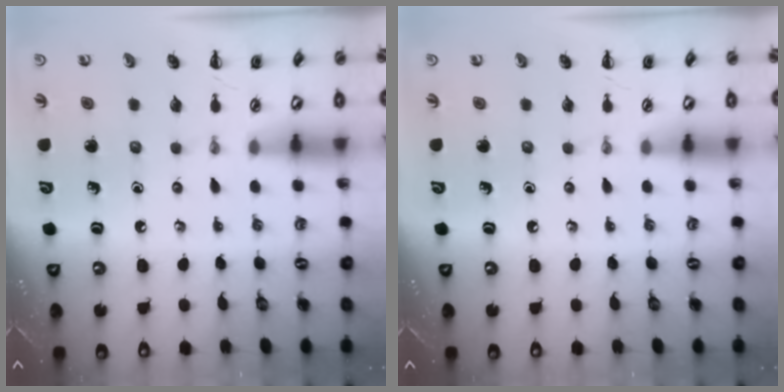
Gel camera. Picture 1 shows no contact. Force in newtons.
{"total": 0.0}